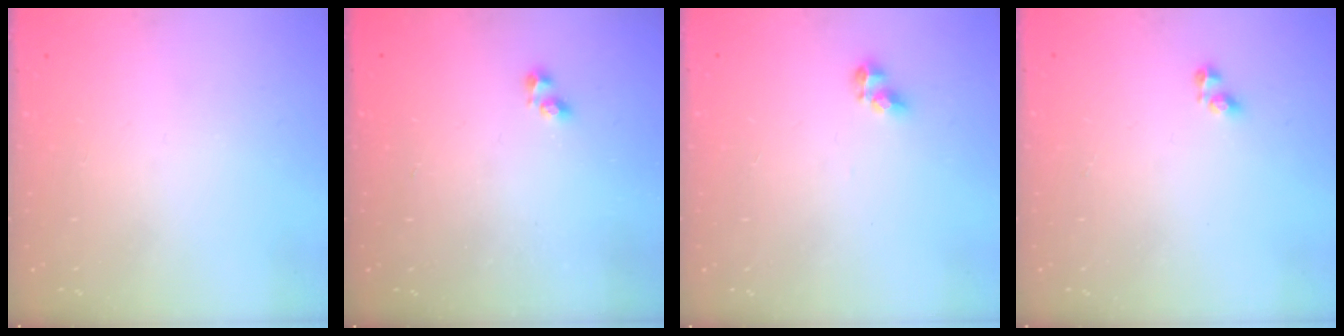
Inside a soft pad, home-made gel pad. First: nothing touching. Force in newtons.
{"total": 0.9, "press": 0.4, "slide": 0.8}
{"total": 5.4, "press": 5.3, "slide": 0.6}
{"total": 2.9, "press": 2.9, "slide": 0.4}